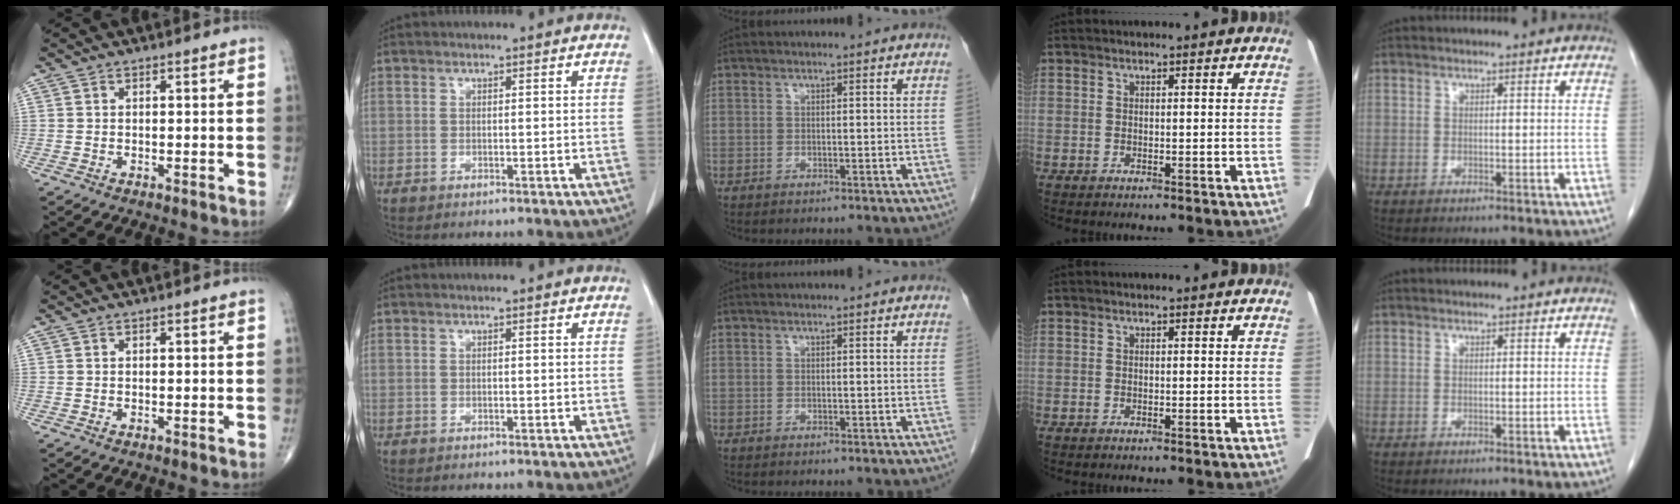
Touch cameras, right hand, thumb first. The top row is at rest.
{}